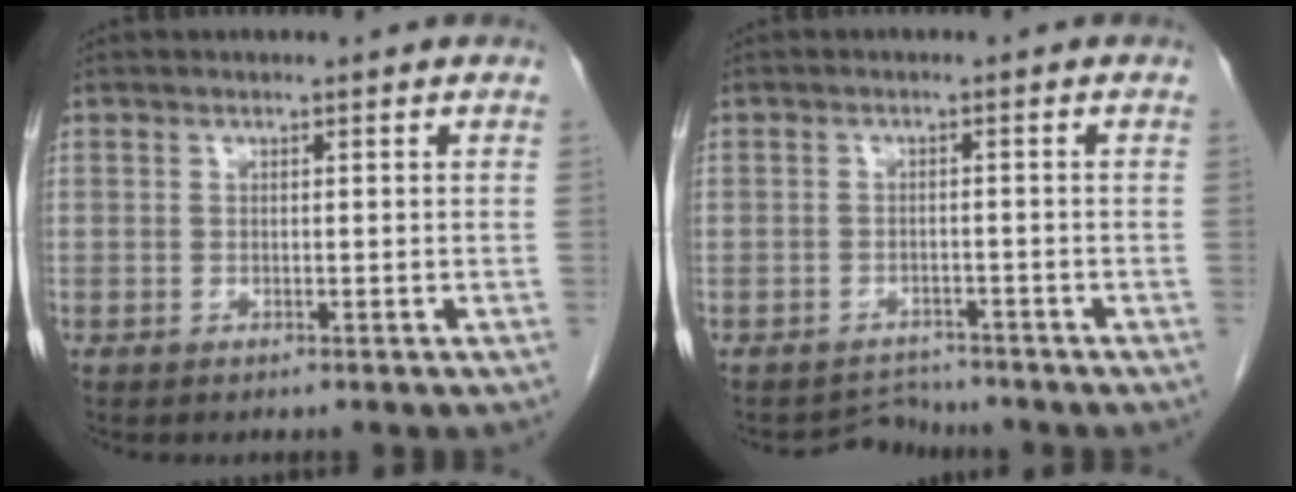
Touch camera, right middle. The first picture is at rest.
{"total": 2.8, "force": [-2.3, 0.5, -1.5], "torque": [0.023, 0.002, -0.036]}